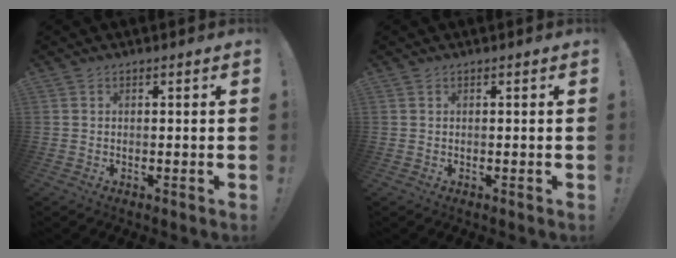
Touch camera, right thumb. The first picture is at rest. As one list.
[{"total": 0.0}]